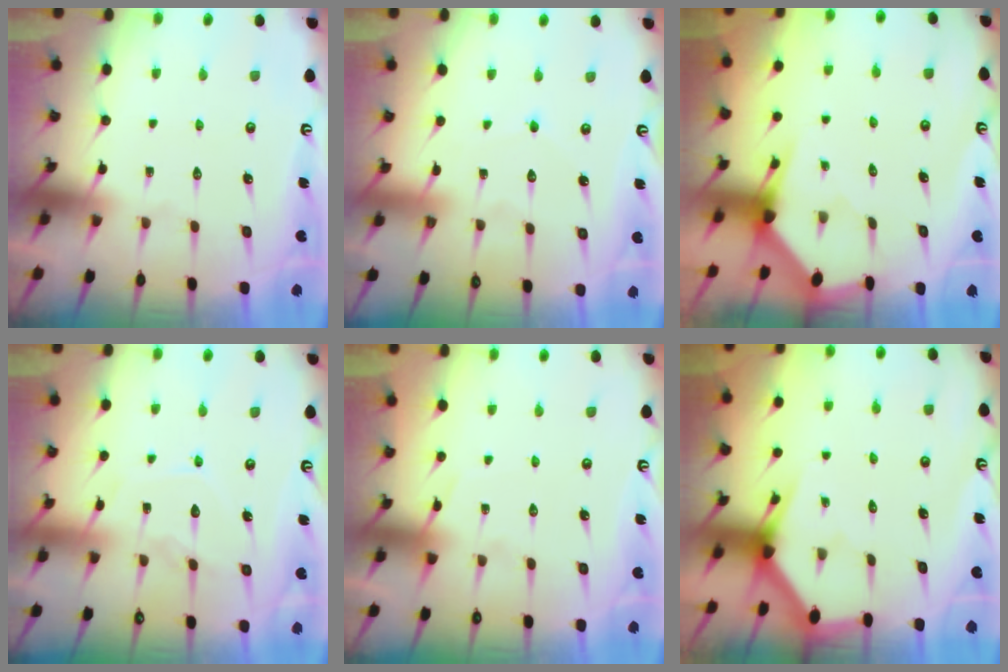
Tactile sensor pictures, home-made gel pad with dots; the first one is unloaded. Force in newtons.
{"total": 2.1, "press": 2.1, "slide": 0.1}
{"total": 3.0, "press": 3.0, "slide": 0.2}
{"total": 8.0, "press": 7.9, "slide": 0.8}
{"total": 6.4, "press": 6.4, "slide": 0.8}
{"total": 3.0, "press": 3.0, "slide": 0.1}